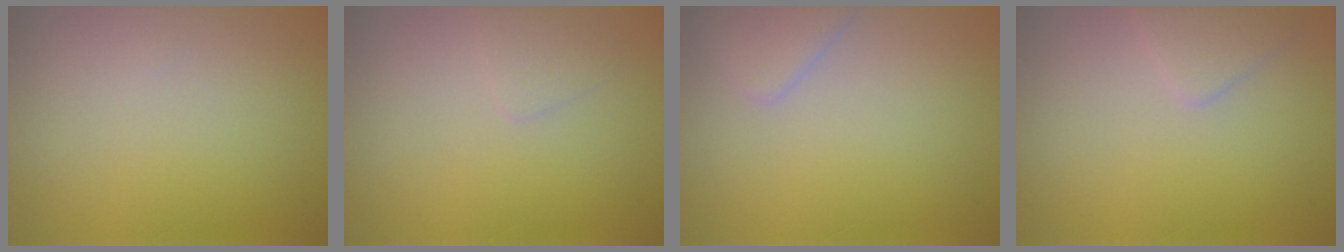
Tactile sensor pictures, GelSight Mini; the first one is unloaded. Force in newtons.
{"total": 0.9, "press": 0.9, "slide": 0.1}
{"total": 1.9, "press": 1.9, "slide": 0.2}
{"total": 1.7, "press": 1.7, "slide": 0.1}